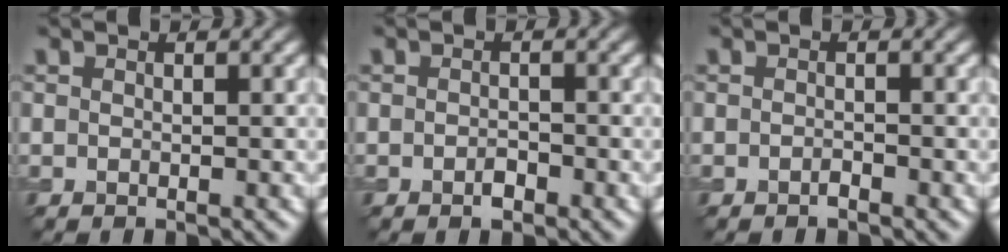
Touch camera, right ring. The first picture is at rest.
{"total": 1.1, "force": [-0.6, 0.5, 0.7], "torque": [-0.012, -0.001, -0.011]}
{"total": 0.5, "force": [-0.4, 0.1, 0.3], "torque": [-0.004, 0.002, -0.009]}